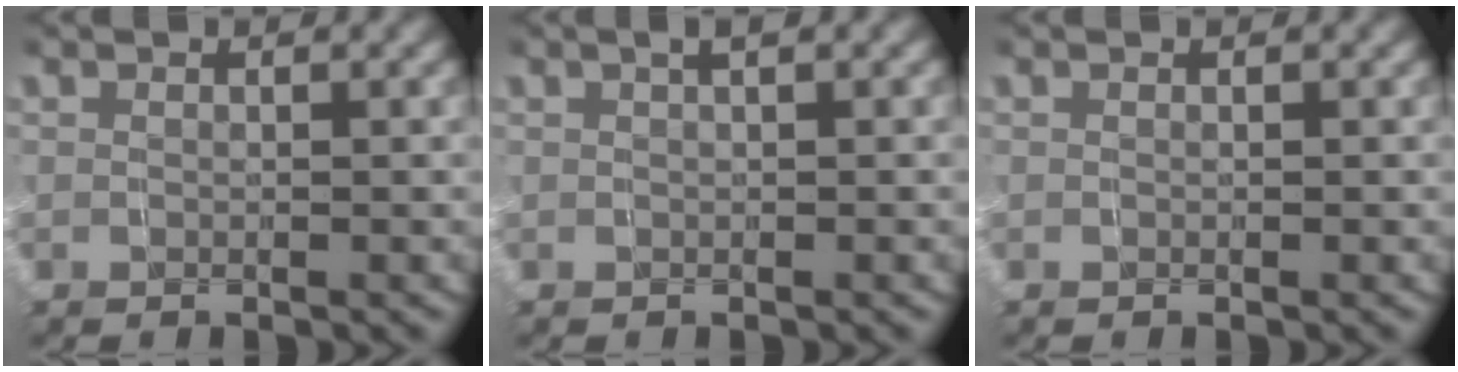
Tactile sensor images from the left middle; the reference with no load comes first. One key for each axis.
{"total": 1.4, "fx": 0.7, "fy": 0.3, "fz": 1.2, "tx": -0.012, "ty": 0.014, "tz": 0.005}
{"total": 0.0}